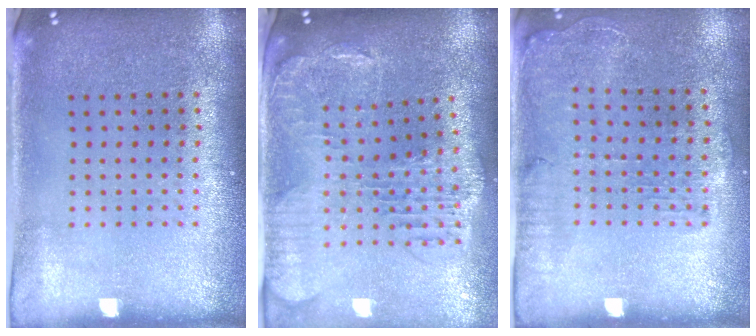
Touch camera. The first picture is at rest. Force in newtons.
{"total": 1.9, "press": 1.8, "slide": 0.7}
{"total": 1.4, "press": 1.3, "slide": 0.5}